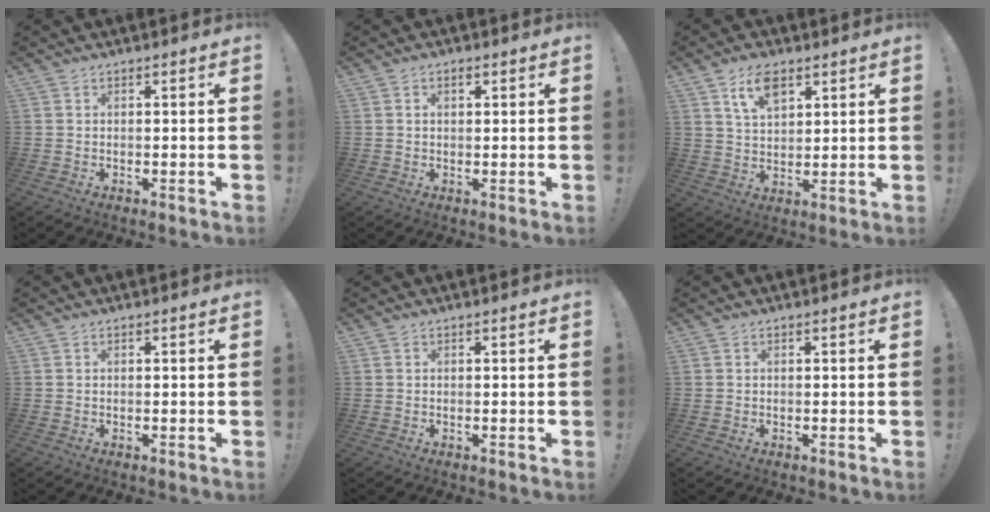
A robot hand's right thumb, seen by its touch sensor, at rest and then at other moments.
{"total": 1.7, "force": [0.6, 0.9, 1.3], "torque": [-0.015, -0.001, 0.007]}
{"total": 8.5, "force": [4.9, 4.5, 5.3], "torque": [-0.101, -0.008, 0.092]}
{"total": 0.0}
{"total": 0.0}
{"total": 0.0}